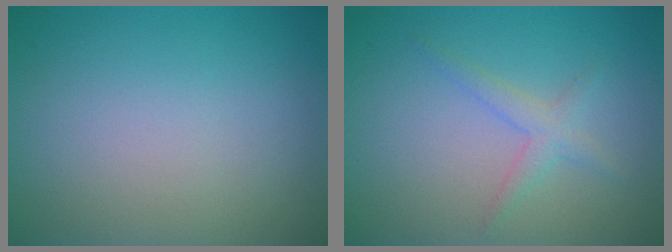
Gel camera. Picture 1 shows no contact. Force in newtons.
{"total": 1.8, "press": 1.8, "slide": 0.0}